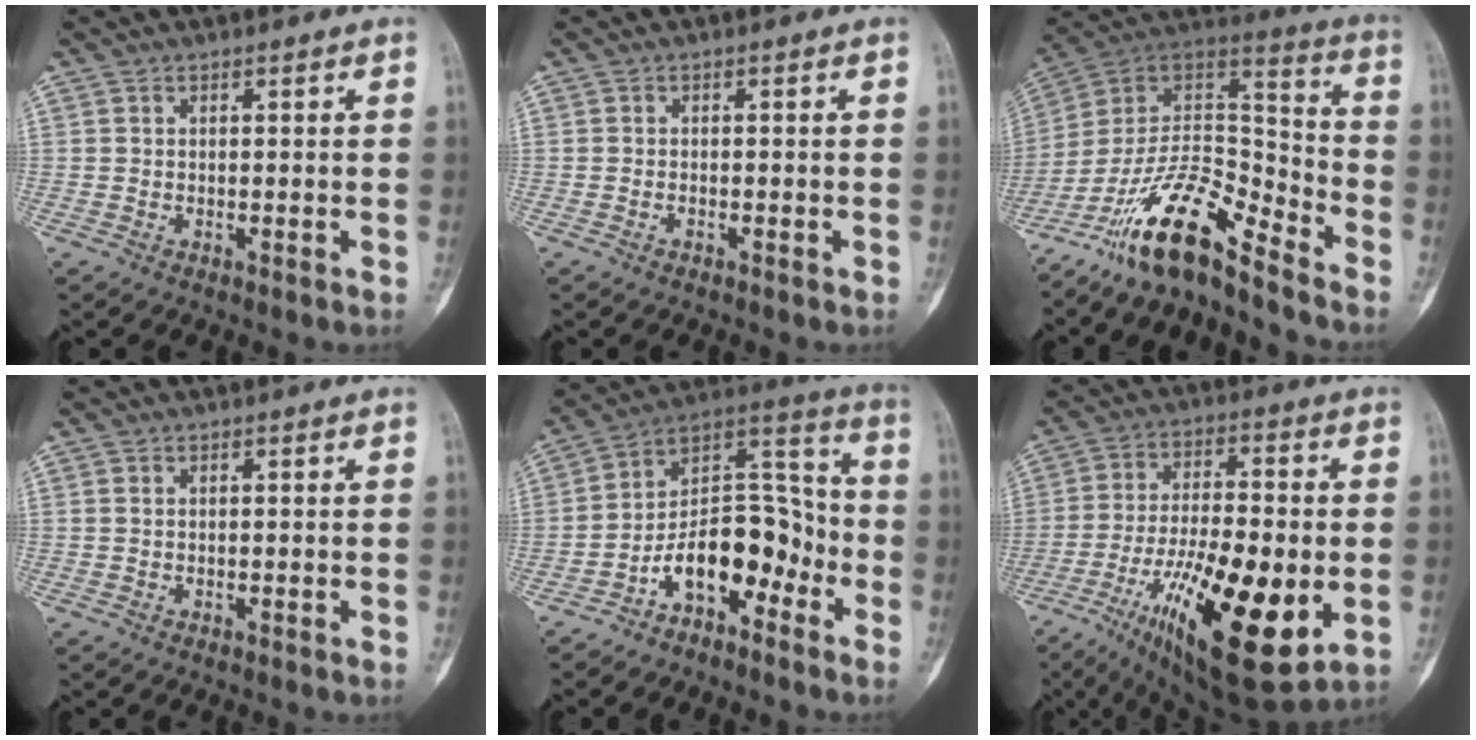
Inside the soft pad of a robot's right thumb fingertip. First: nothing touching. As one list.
[{"total": 0.0}, {"total": 16.6, "force": [-12.8, 4.5, 9.6], "torque": [-0.159, 0.108, -0.238]}, {"total": 0.0}, {"total": 13.9, "force": [-6.6, 7.5, 9.6], "torque": [-0.133, 0.093, -0.120]}, {"total": 24.6, "force": [-7.0, 8.5, 22.0], "torque": [-0.371, -0.010, -0.100]}]